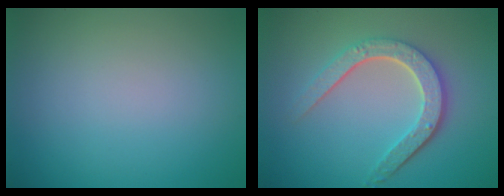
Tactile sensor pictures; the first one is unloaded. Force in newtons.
{"total": 4.7, "press": 3.6, "slide": 3.0}